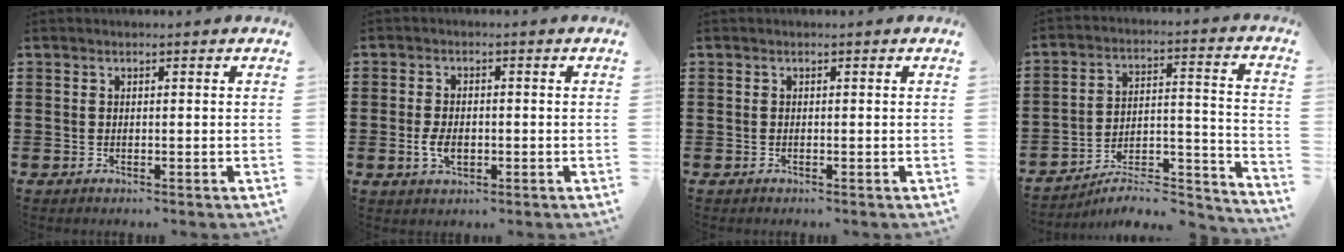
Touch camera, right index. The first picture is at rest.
{"total": 3.5, "force": [-0.8, 2.1, 2.8], "torque": [-0.065, -0.004, -0.016]}
{"total": 0.0}
{"total": 6.5, "force": [-5.9, 1.7, 2.1], "torque": [-0.028, 0.006, -0.114]}